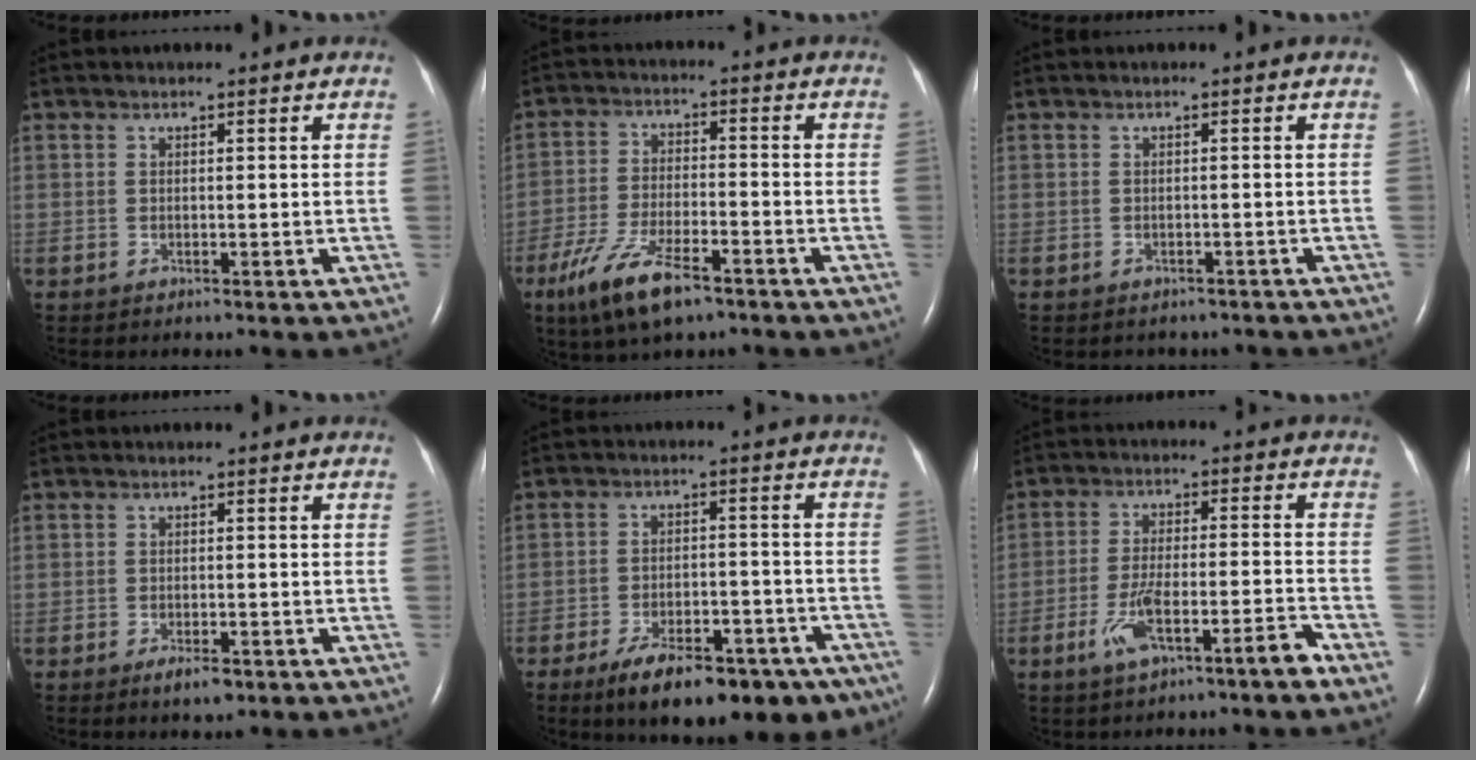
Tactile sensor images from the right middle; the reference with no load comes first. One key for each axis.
{"total": 10.3, "fx": -6.6, "fy": 2.8, "fz": 7.5, "tx": -0.153, "ty": -0.017, "tz": -0.116}
{"total": 4.2, "fx": -3.7, "fy": 1.9, "fz": 0.4, "tx": -0.007, "ty": 0.007, "tz": -0.039}
{"total": 2.7, "fx": -1.7, "fy": 0.9, "fz": 1.8, "tx": -0.036, "ty": -0.002, "tz": -0.024}
{"total": 16.0, "fx": -11.2, "fy": 6.5, "fz": 9.5, "tx": -0.105, "ty": 0.016, "tz": -0.163}
{"total": 7.9, "fx": -5.1, "fy": 0.8, "fz": 6.0, "tx": -0.117, "ty": 0.008, "tz": -0.084}